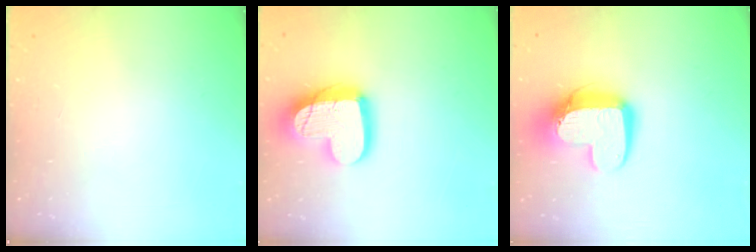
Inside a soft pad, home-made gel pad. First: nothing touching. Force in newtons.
{"total": 17.4, "press": 17.4, "slide": 1.6}
{"total": 13.7, "press": 13.7, "slide": 1.2}